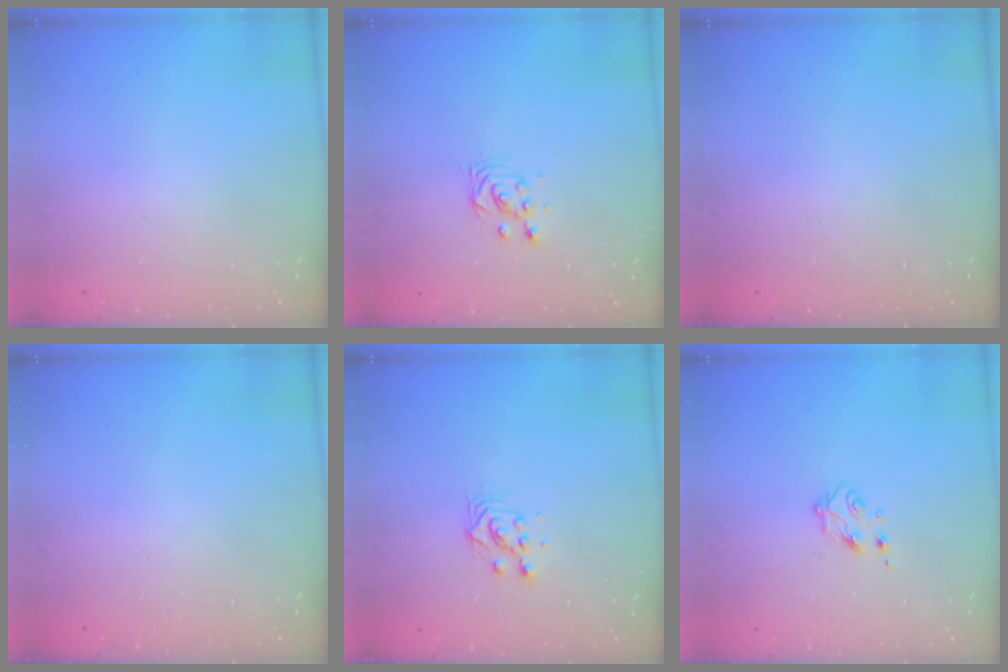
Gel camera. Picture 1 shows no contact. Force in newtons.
{"total": 3.7, "press": 3.7, "slide": 0.3}
{"total": 0.0}
{"total": 0.0}
{"total": 3.7, "press": 3.7, "slide": 0.2}
{"total": 4.6, "press": 4.5, "slide": 0.6}